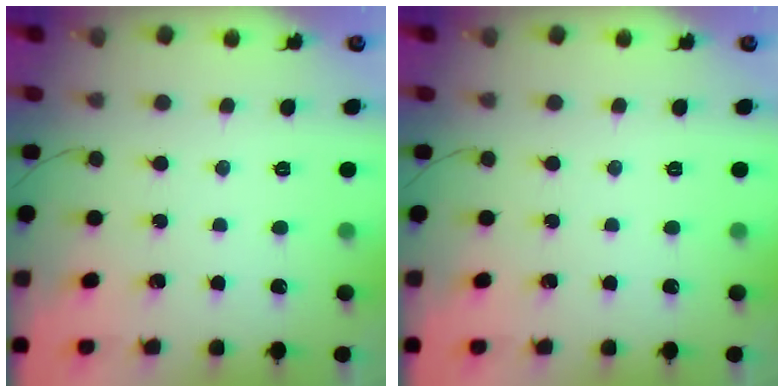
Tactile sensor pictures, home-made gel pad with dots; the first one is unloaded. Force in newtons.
{"total": 0.0}